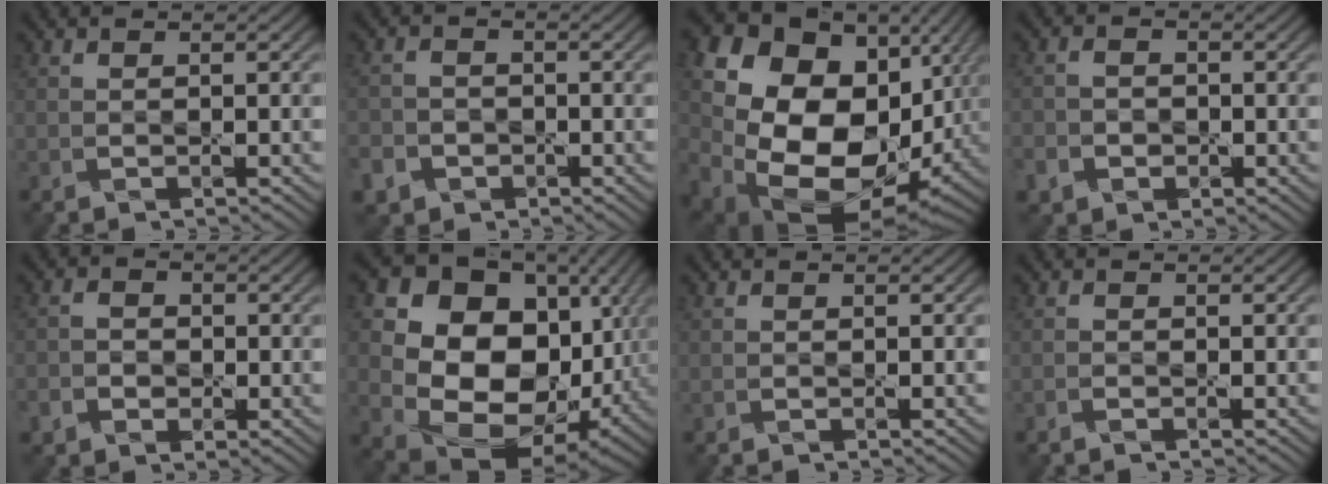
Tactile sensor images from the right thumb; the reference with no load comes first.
{"total": 4.2, "force": [-2.3, 3.3, 1.2], "torque": [-0.032, -0.007, -0.049]}
{"total": 23.1, "force": [2.5, 17.5, 14.9], "torque": [-0.342, -0.022, 0.079]}
{"total": 3.1, "force": [-1.4, 2.5, 1.2], "torque": [-0.028, -0.007, -0.028]}
{"total": 3.1, "force": [-1.2, 2.5, 1.5], "torque": [-0.030, -0.005, -0.023]}
{"total": 19.2, "force": [2.5, 14.8, 11.9], "torque": [-0.243, -0.025, 0.085]}
{"total": 0.0}
{"total": 0.6, "force": [-0.5, 0.1, 0.3], "torque": [-0.004, 0.001, -0.011]}